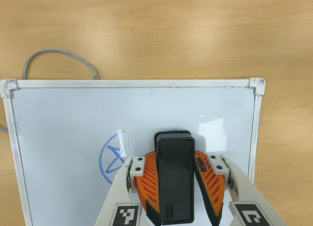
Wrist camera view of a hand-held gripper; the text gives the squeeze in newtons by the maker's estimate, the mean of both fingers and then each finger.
{"total": 14.3, "left": 16.0, "right": 12.6}